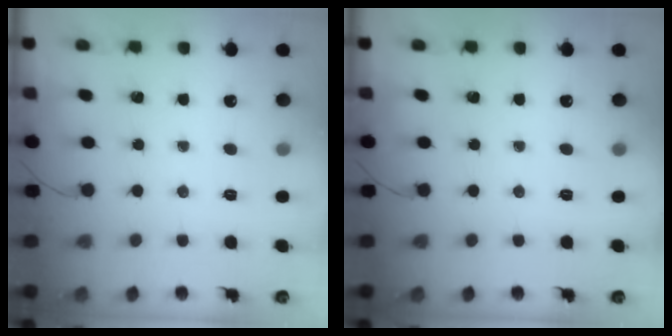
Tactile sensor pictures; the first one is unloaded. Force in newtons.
{"total": 0.0}